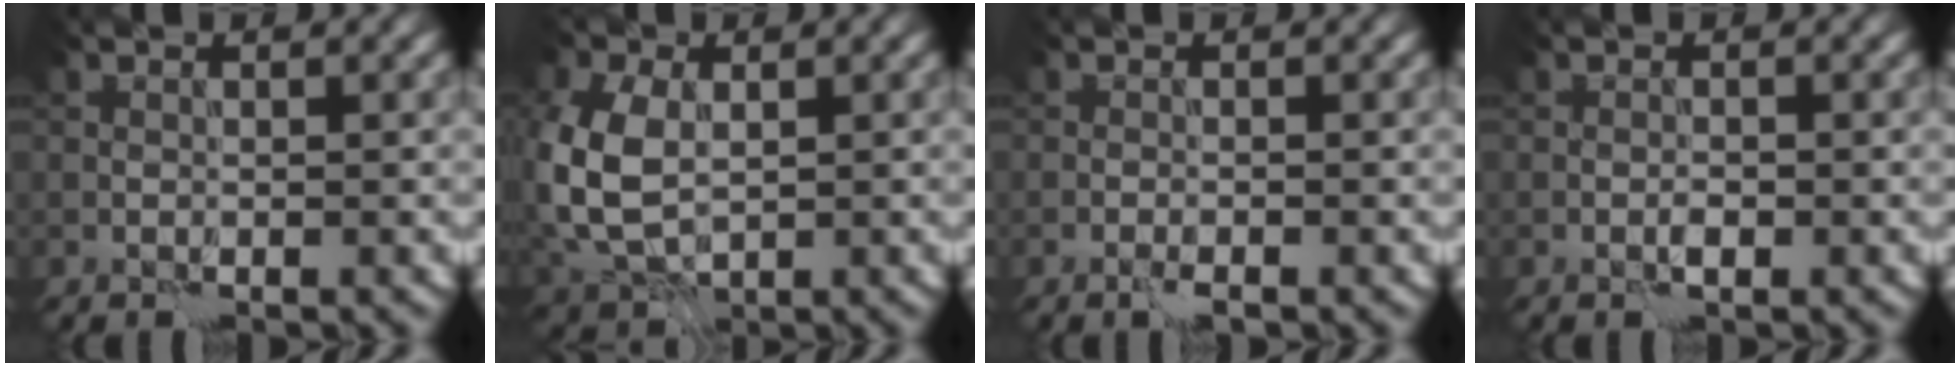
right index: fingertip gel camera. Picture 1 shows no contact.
{"total": 7.2, "force": [0.2, 4.9, 5.2], "torque": [-0.144, -0.001, 0.005]}
{"total": 0.9, "force": [-0.7, 0.0, 0.5], "torque": [-0.010, -0.001, -0.013]}
{"total": 0.6, "force": [-0.4, 0.2, 0.5], "torque": [-0.009, 0.001, -0.007]}